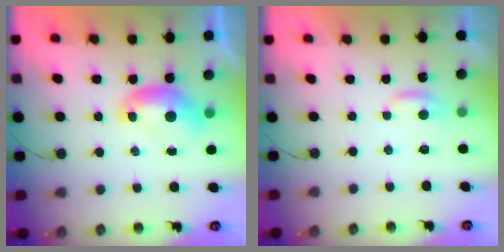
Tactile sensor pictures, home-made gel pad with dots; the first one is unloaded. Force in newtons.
{"total": 2.0, "press": 1.9, "slide": 0.4}